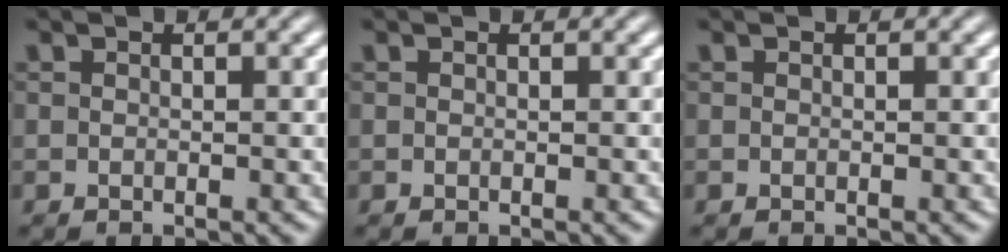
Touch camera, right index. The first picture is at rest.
{"total": 0.0}
{"total": 0.0}